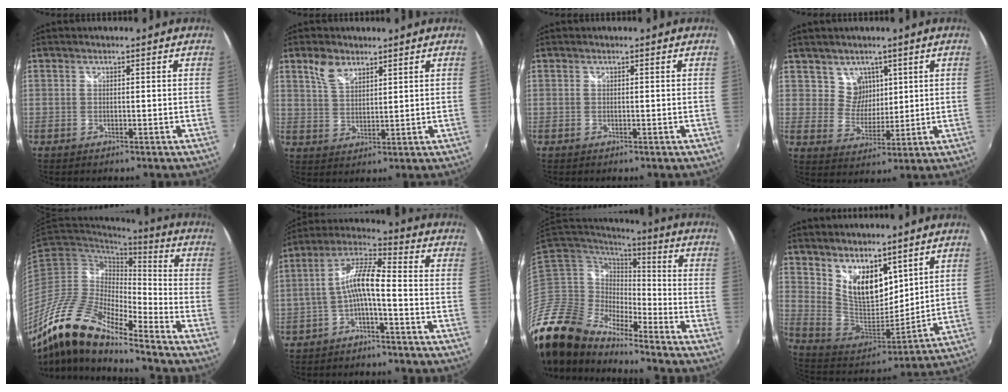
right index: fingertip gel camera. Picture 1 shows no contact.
{"total": 5.3, "force": [3.5, 2.8, 2.8], "torque": [-0.052, 0.008, 0.070]}
{"total": 0.0}
{"total": 5.6, "force": [3.1, 4.7, 0.6], "torque": [-0.005, 0.005, 0.060]}
{"total": 16.6, "force": [-12.3, 3.8, 10.5], "torque": [-0.197, -0.018, -0.248]}
{"total": 8.2, "force": [-2.8, 1.7, 7.5], "torque": [-0.173, 0.020, -0.053]}
{"total": 19.1, "force": [-16.0, 6.5, 8.1], "torque": [-0.177, -0.020, -0.321]}
{"total": 14.5, "force": [8.8, 7.6, 8.7], "torque": [-0.156, -0.003, 0.175]}